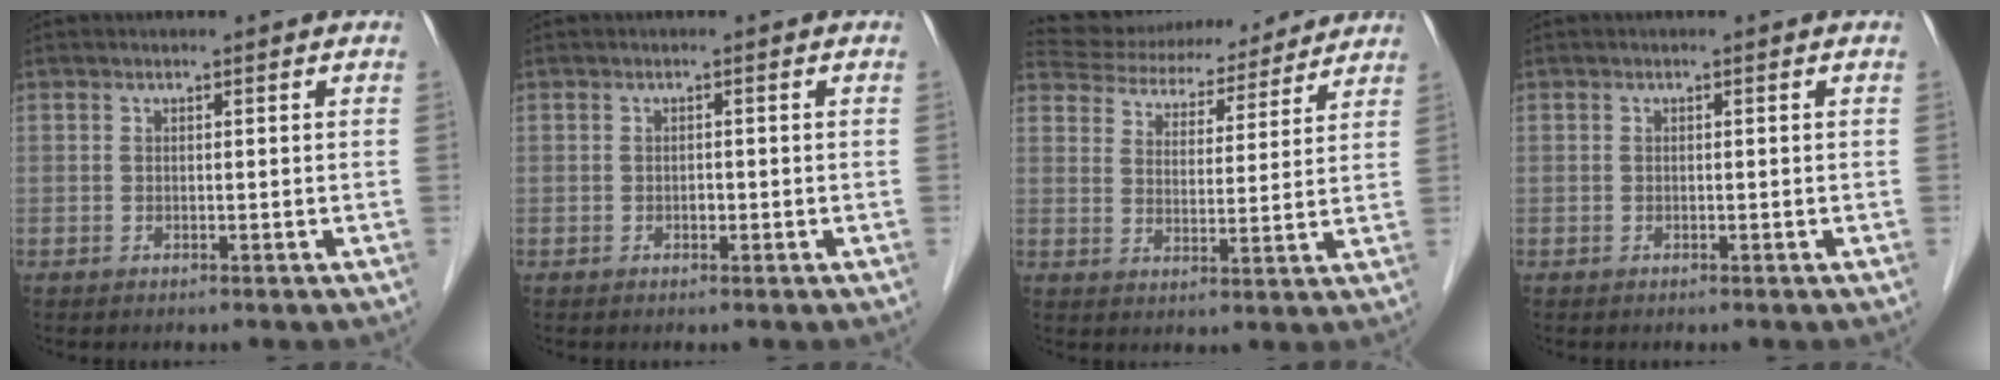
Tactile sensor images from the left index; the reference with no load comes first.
{"total": 0.6, "force": [-0.3, 0.4, 0.3], "torque": [-0.003, -0.001, -0.008]}
{"total": 16.4, "force": [15.2, 5.0, 3.6], "torque": [-0.057, 0.025, 0.213]}
{"total": 0.0}